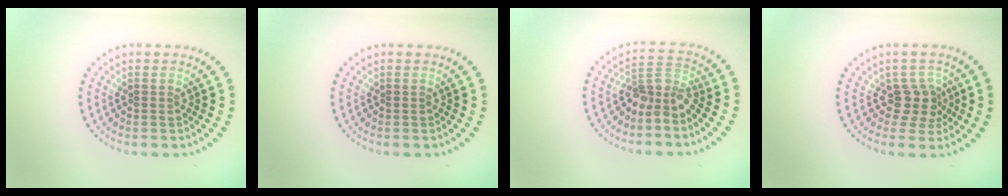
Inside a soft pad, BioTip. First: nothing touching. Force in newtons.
{"total": 0.0}
{"total": 3.1, "press": 2.2, "slide": 2.1}
{"total": 2.4, "press": 1.9, "slide": 1.5}